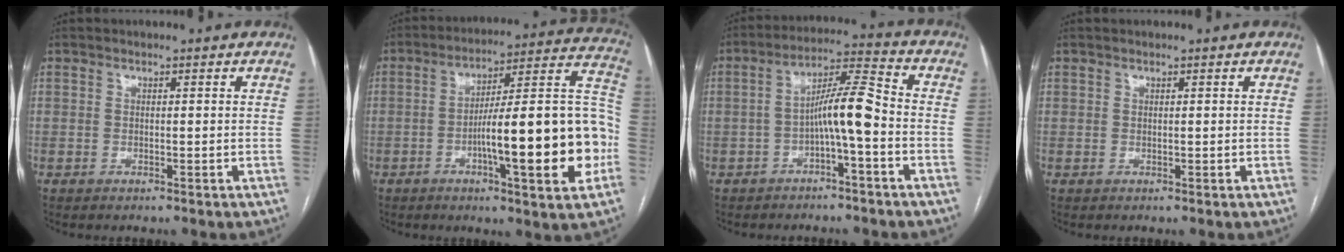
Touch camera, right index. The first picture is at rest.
{"total": 21.7, "force": [-5.1, 2.6, 21.0], "torque": [-0.257, 0.024, -0.070]}
{"total": 8.0, "force": [-2.2, 0.5, 7.6], "torque": [-0.132, 0.027, -0.040]}
{"total": 0.0}